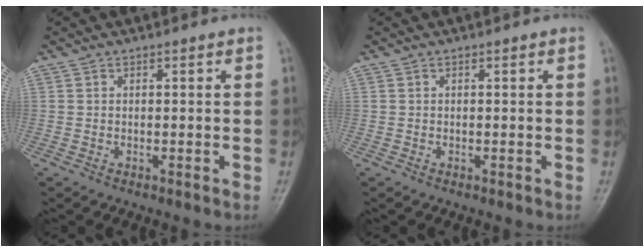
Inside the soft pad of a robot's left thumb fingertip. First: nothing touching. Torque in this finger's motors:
{"motor_torque": [-0.23, -0.11, -0.11, 0.03, -0.10]}